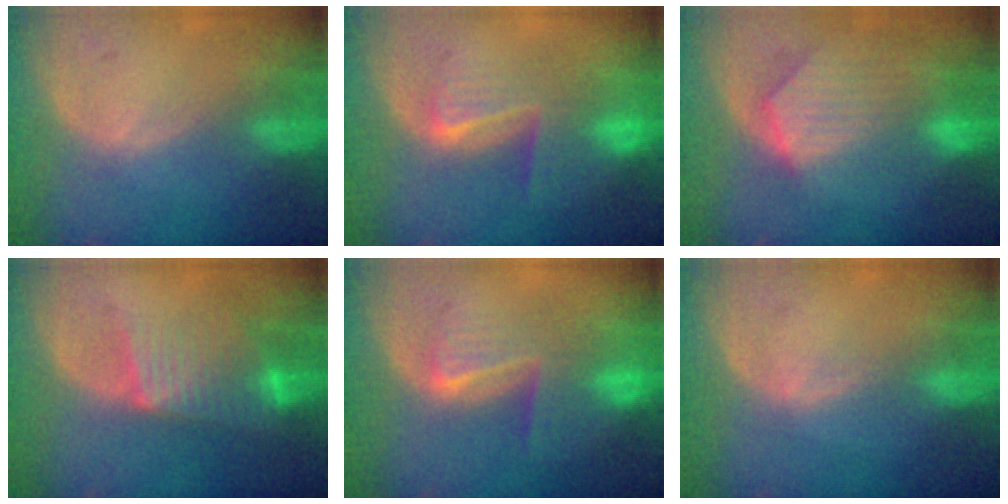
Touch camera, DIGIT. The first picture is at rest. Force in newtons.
{"total": 7.1, "press": 6.9, "slide": 1.9}
{"total": 9.5, "press": 8.4, "slide": 4.6}
{"total": 7.5, "press": 6.6, "slide": 3.6}
{"total": 7.1, "press": 6.9, "slide": 1.9}
{"total": 0.9, "press": 0.8, "slide": 0.2}